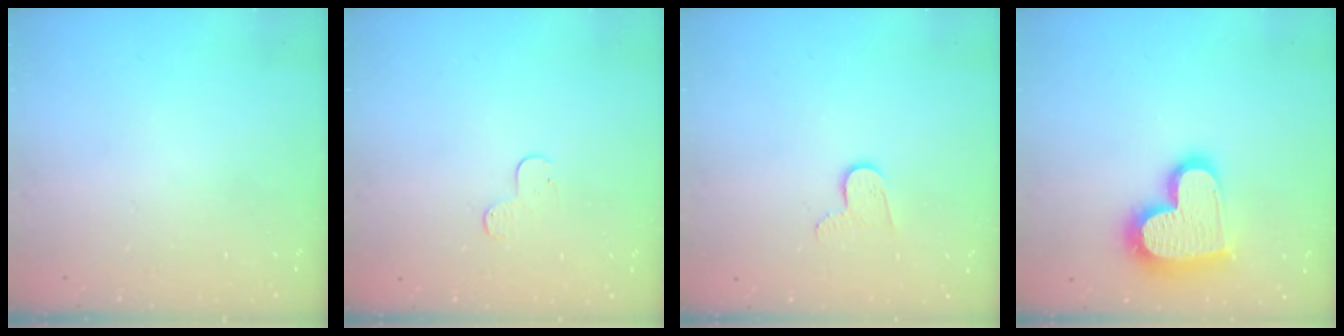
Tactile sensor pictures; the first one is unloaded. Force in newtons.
{"total": 3.9, "press": 3.9, "slide": 0.4}
{"total": 6.0, "press": 6.0, "slide": 0.6}
{"total": 21.8, "press": 21.7, "slide": 1.6}